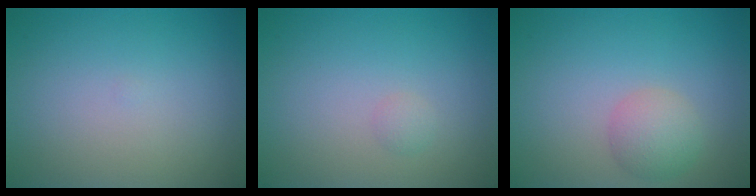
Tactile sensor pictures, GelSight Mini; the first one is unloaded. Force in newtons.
{"total": 0.7, "press": 0.7, "slide": 0.0}
{"total": 2.6, "press": 2.6, "slide": 0.1}